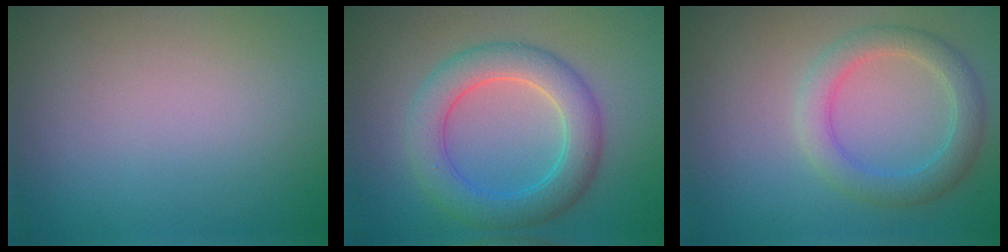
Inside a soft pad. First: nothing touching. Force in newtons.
{"total": 5.6, "press": 5.6, "slide": 0.4}
{"total": 3.6, "press": 3.6, "slide": 0.1}